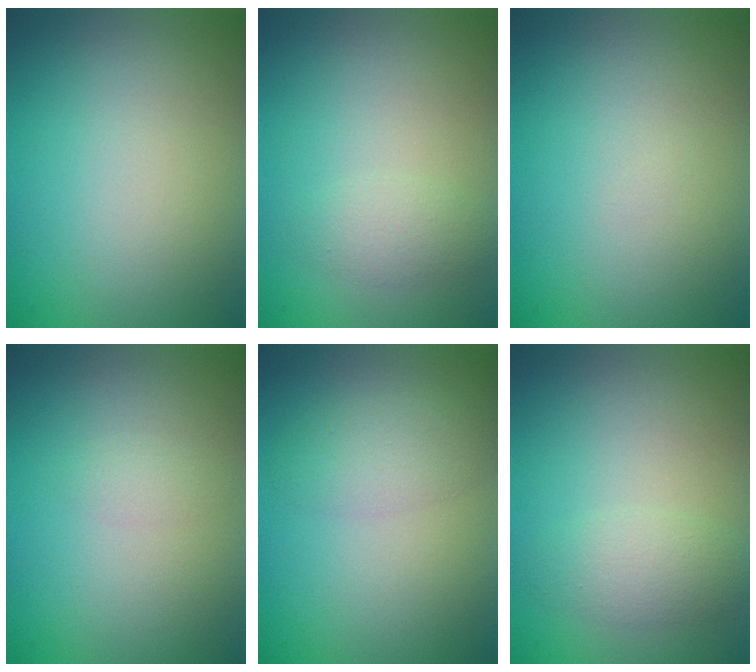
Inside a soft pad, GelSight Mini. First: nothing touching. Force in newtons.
{"total": 1.6, "press": 1.6, "slide": 0.1}
{"total": 0.0}
{"total": 0.9, "press": 0.9, "slide": 0.0}
{"total": 2.5, "press": 2.5, "slide": 0.0}
{"total": 2.2, "press": 2.2, "slide": 0.1}